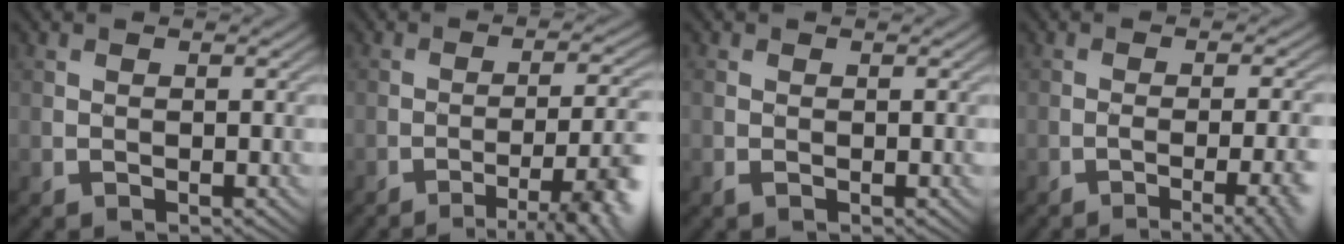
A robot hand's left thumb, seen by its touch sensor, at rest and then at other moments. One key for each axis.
{"total": 8.3, "fx": -4.4, "fy": 1.5, "fz": 6.8, "tx": -0.097, "ty": 0.004, "tz": -0.066}
{"total": 0.8, "fx": -0.3, "fy": 0.5, "fz": 0.6, "tx": -0.017, "ty": -0.006, "tz": -0.005}
{"total": 6.9, "fx": -3.2, "fy": 1.8, "fz": 5.9, "tx": -0.063, "ty": -0.003, "tz": -0.041}